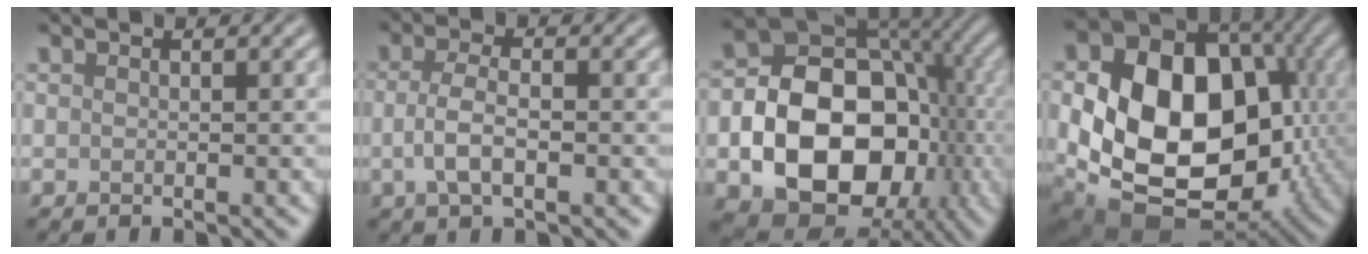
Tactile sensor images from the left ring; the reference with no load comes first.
{"total": 3.3, "force": [-0.7, 1.3, 3.0], "torque": [-0.065, 0.000, -0.016]}
{"total": 14.7, "force": [-3.4, 10.5, 9.7], "torque": [-0.146, -0.015, -0.064]}
{"total": 18.1, "force": [-1.2, 13.1, 12.5], "torque": [-0.188, -0.010, -0.019]}